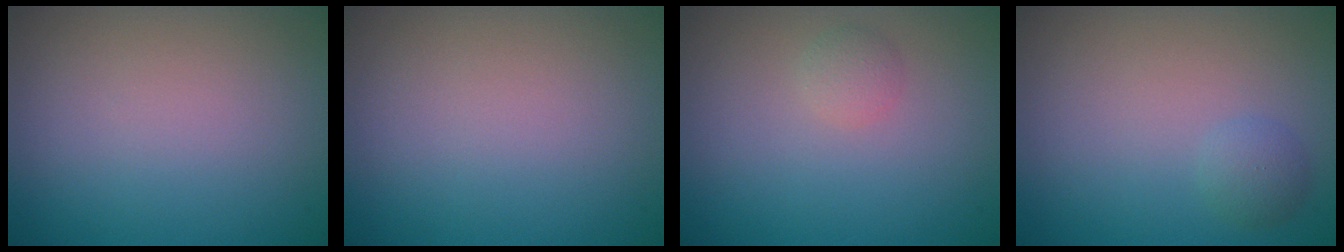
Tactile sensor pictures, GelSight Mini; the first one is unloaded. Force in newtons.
{"total": 0.0}
{"total": 1.1, "press": 1.1, "slide": 0.0}
{"total": 1.3, "press": 1.3, "slide": 0.1}